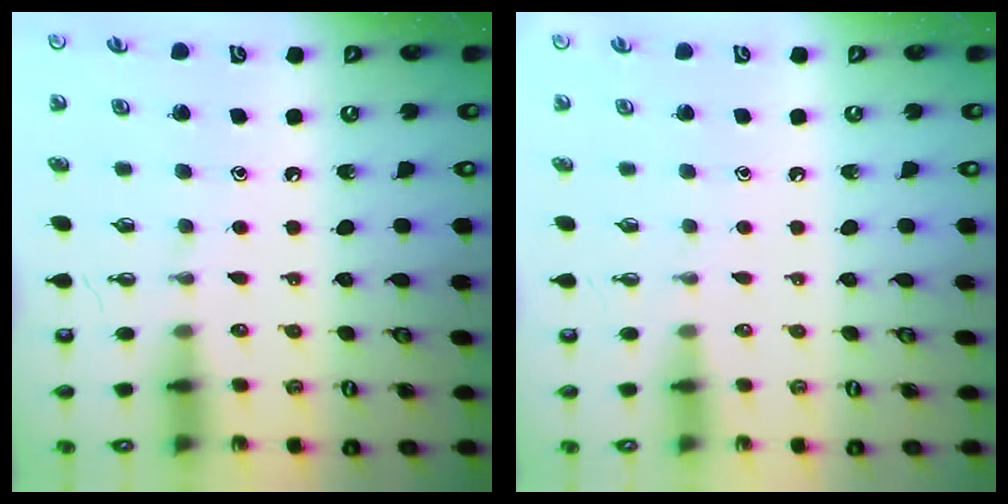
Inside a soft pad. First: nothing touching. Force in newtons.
{"total": 0.0}